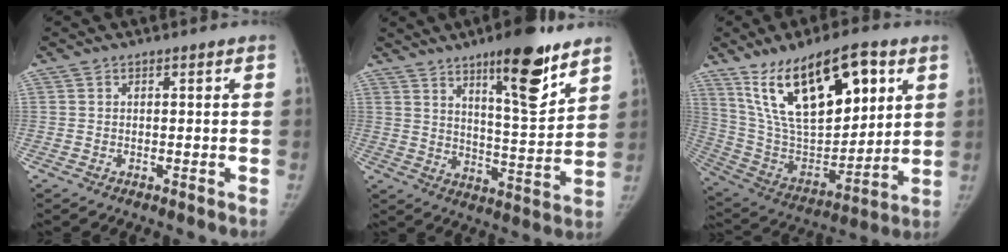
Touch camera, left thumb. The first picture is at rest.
{"total": 15.4, "force": [9.6, 3.6, 11.5], "torque": [-0.146, -0.066, 0.152]}
{"total": 25.6, "force": [12.2, 11.5, 19.4], "torque": [-0.297, -0.037, 0.229]}